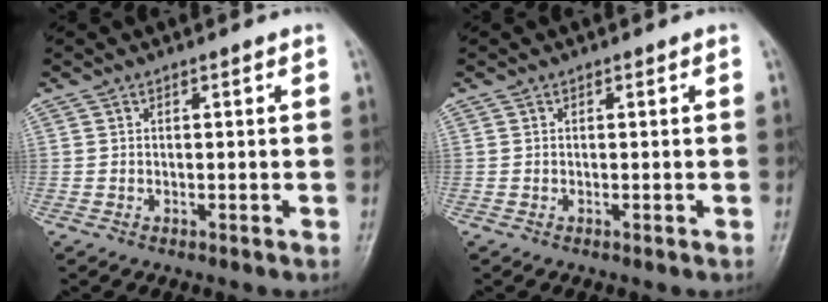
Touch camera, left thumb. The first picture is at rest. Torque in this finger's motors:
{"motor_torque": [0.00, 0.00, 0.00, 0.00, 0.00]}